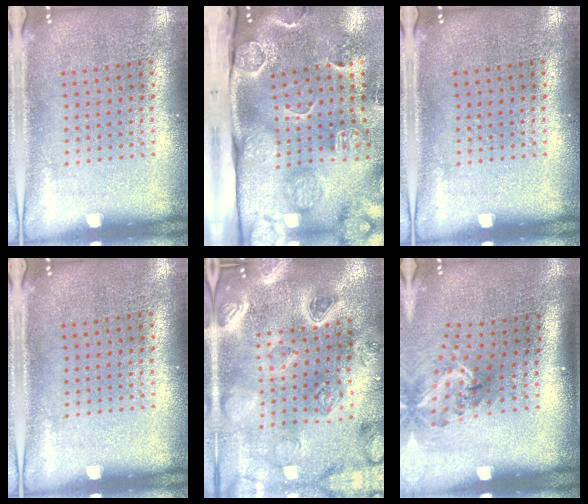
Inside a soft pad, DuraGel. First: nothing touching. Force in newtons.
{"total": 4.6, "press": 3.4, "slide": 3.1}
{"total": 0.0}
{"total": 0.0}
{"total": 3.7, "press": 3.4, "slide": 1.4}
{"total": 1.9, "press": 1.3, "slide": 1.4}